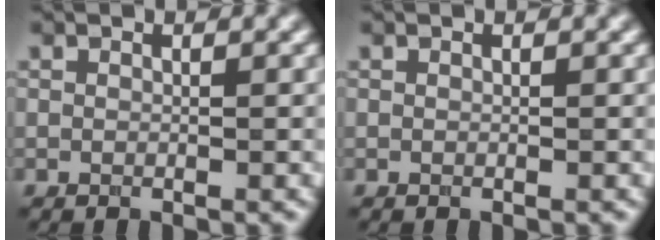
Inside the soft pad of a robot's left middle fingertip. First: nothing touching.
{"total": 0.0}